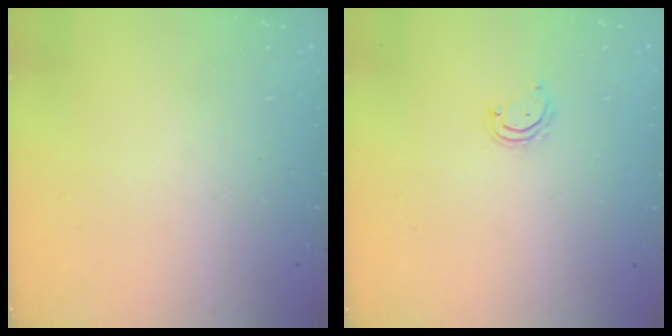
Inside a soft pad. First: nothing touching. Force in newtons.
{"total": 4.0, "press": 4.0, "slide": 0.3}